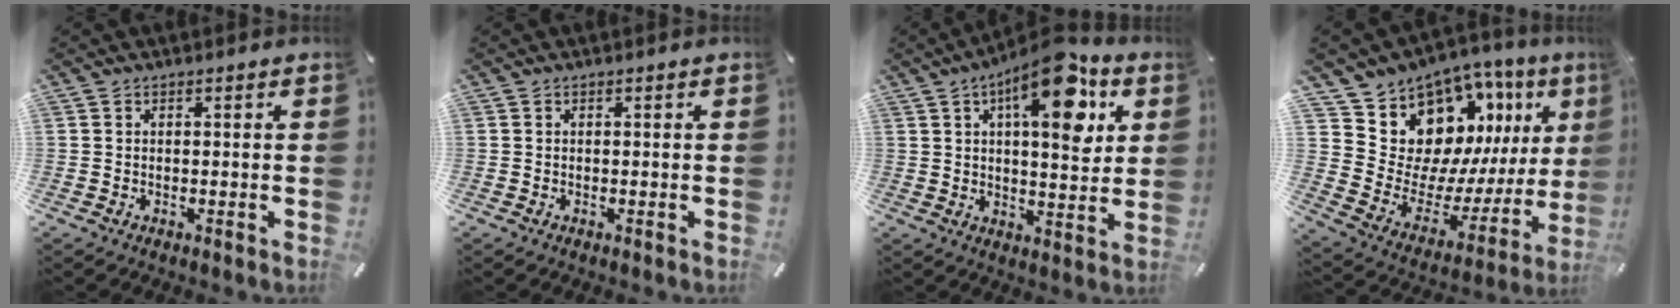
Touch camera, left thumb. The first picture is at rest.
{"total": 0.0}
{"total": 17.4, "force": [8.3, 6.2, 13.9], "torque": [-0.202, -0.036, 0.126]}
{"total": 12.8, "force": [8.6, 9.0, 3.1], "torque": [-0.045, -0.107, 0.167]}